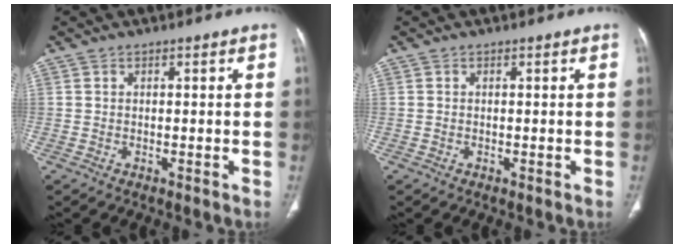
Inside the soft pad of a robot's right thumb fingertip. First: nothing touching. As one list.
[{"total": 0.0}]